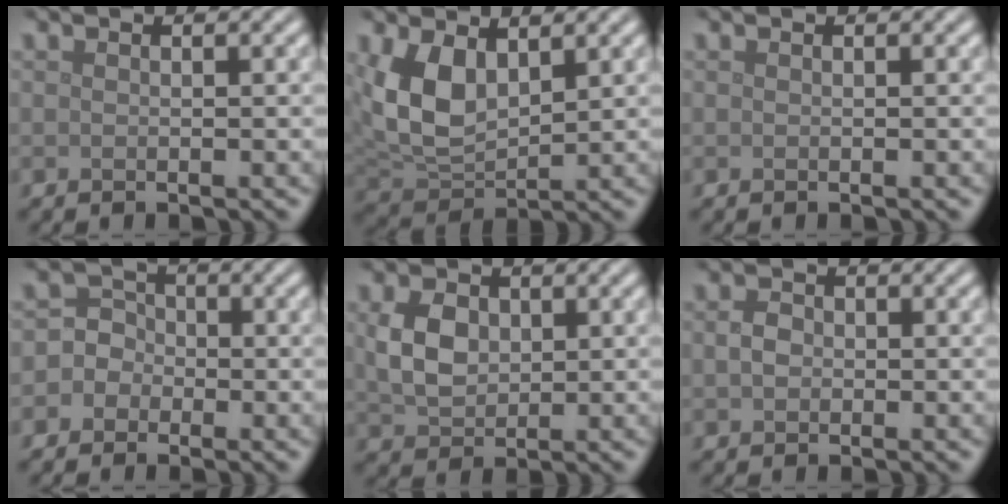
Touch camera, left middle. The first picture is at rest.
{"total": 6.3, "force": [2.0, 3.7, 4.7], "torque": [-0.106, -0.005, 0.042]}
{"total": 0.0}
{"total": 3.5, "force": [-0.9, 3.3, 0.8], "torque": [0.016, 0.022, -0.044]}
{"total": 4.1, "force": [0.7, 3.0, 2.7], "torque": [-0.065, 0.001, 0.015]}
{"total": 1.4, "force": [-0.1, 1.2, 0.8], "torque": [-0.016, -0.001, -0.006]}